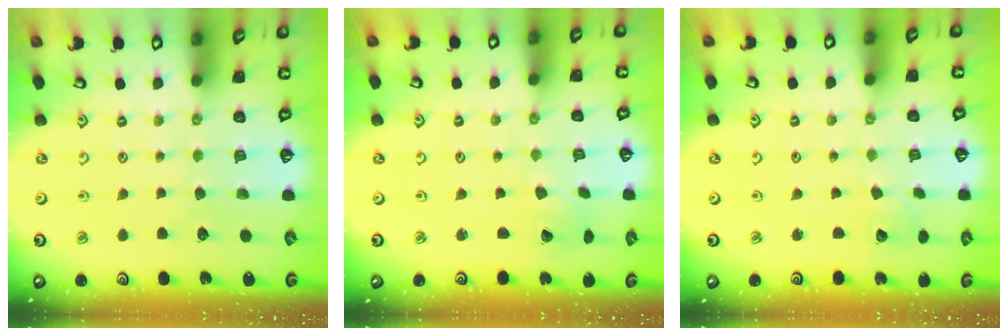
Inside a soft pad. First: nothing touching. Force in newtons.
{"total": 1.8, "press": 1.8, "slide": 0.4}
{"total": 3.8, "press": 3.8, "slide": 0.4}